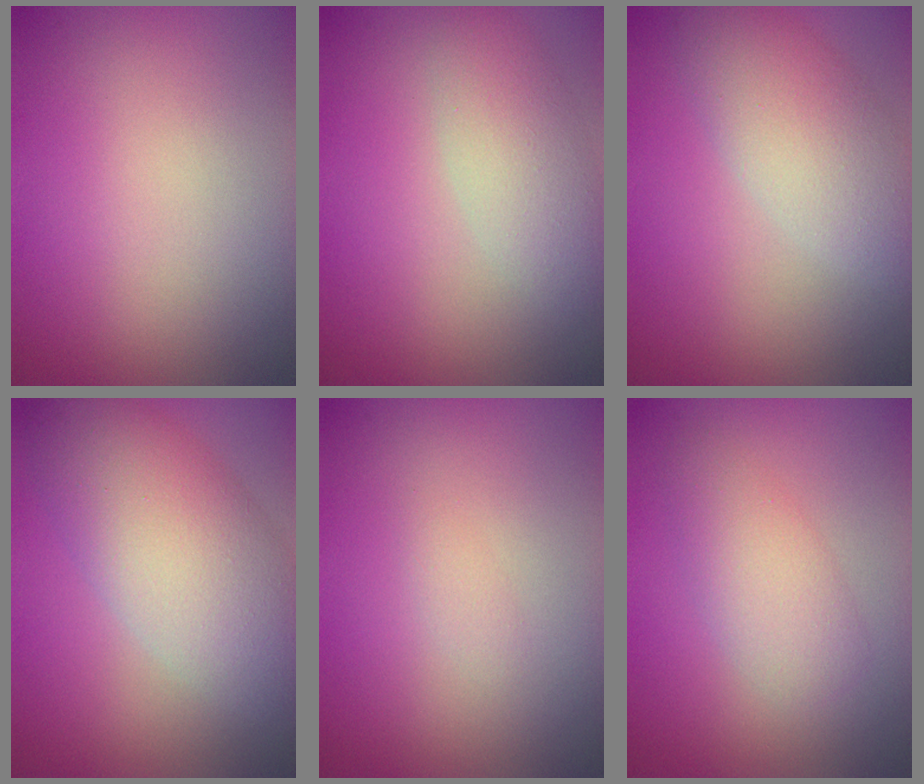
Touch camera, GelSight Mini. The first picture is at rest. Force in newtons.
{"total": 3.2, "press": 3.1, "slide": 0.3}
{"total": 4.5, "press": 4.5, "slide": 0.4}
{"total": 7.6, "press": 7.6, "slide": 0.1}
{"total": 0.7, "press": 0.7, "slide": 0.1}
{"total": 3.0, "press": 3.0, "slide": 0.1}